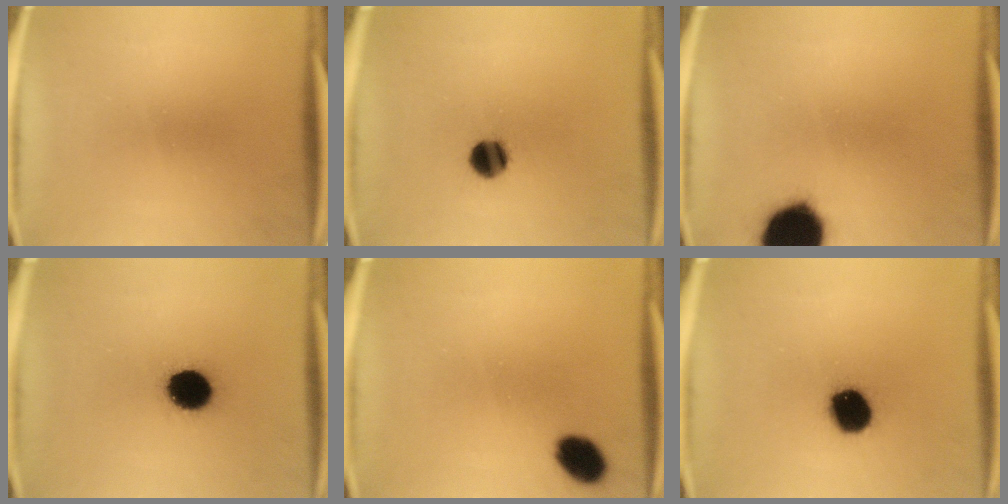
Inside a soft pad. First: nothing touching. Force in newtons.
{"total": 6.4}
{"total": 17.8}
{"total": 12.0}
{"total": 6.4}
{"total": 11.3}